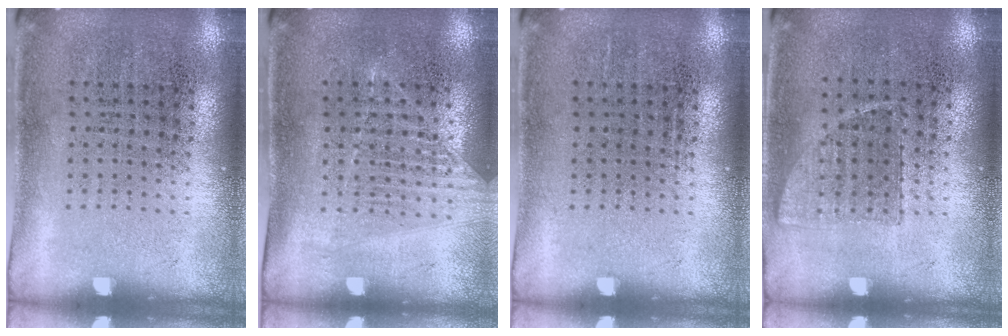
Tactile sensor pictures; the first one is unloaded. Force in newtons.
{"total": 1.2, "press": 1.1, "slide": 0.4}
{"total": 0.0}
{"total": 0.8, "press": 0.7, "slide": 0.3}